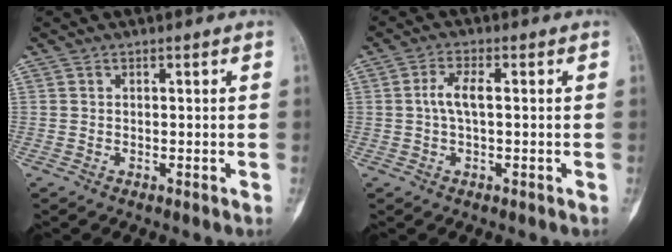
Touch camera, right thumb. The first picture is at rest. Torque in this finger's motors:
{"motor_torque": [0.59, 0.61, 0.22, -0.24, -0.01]}